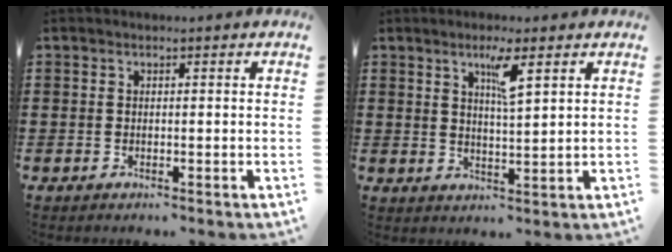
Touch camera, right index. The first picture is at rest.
{"total": 4.1, "force": [2.2, 0.5, 3.4], "torque": [-0.057, -0.003, 0.032]}